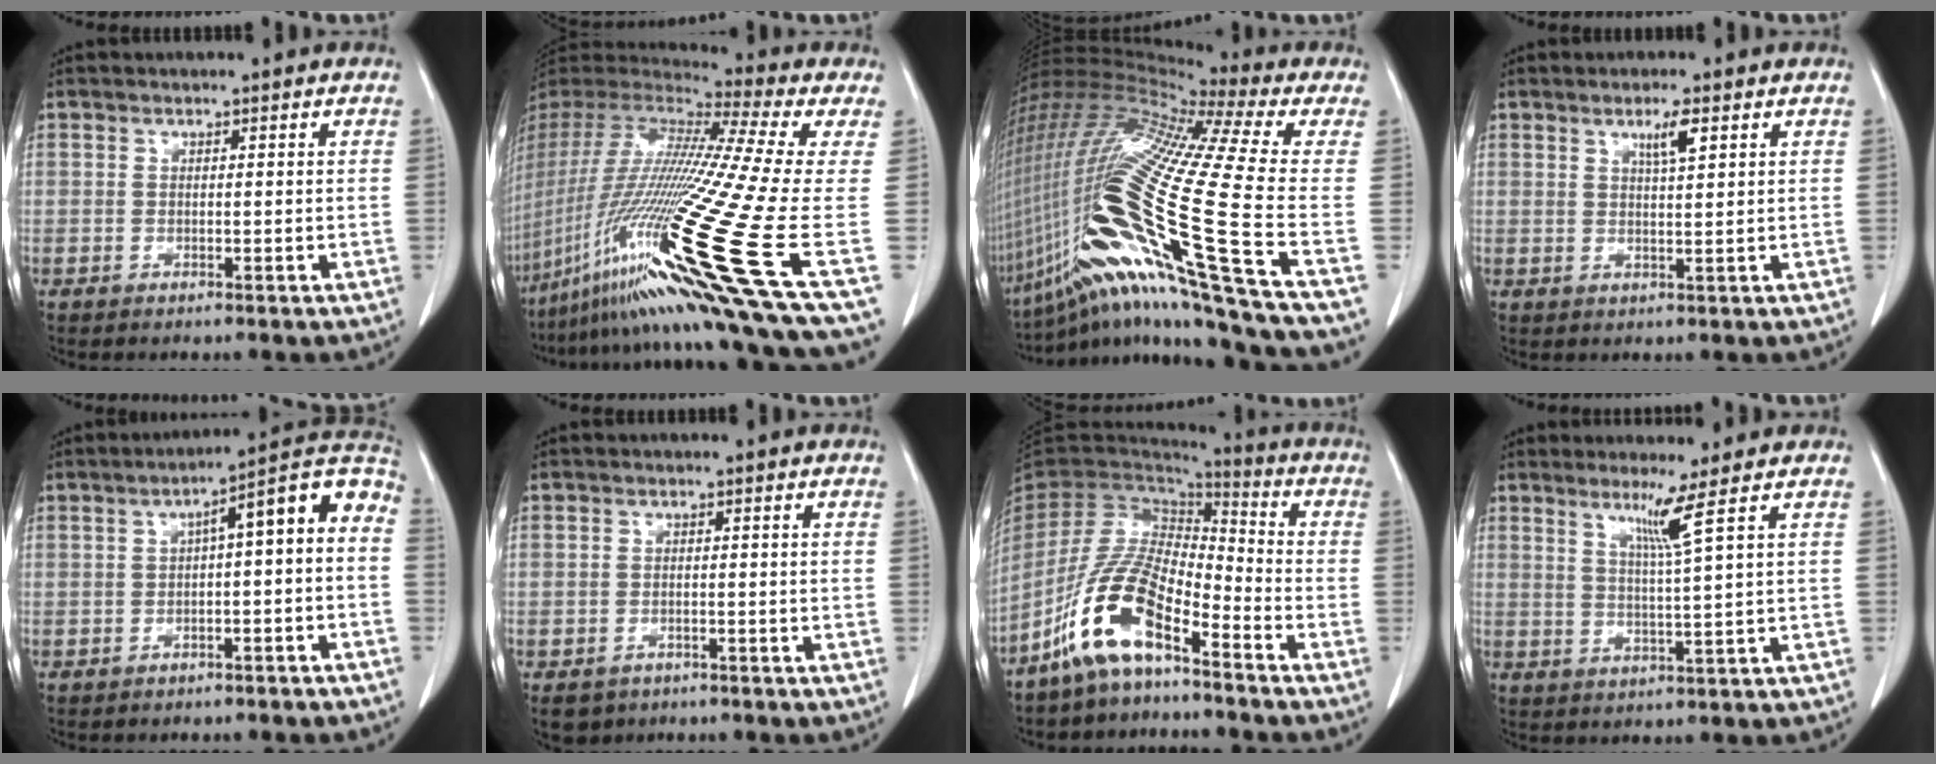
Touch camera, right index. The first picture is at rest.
{"total": 31.6, "force": [-14.7, -0.3, 27.9], "torque": [-0.532, -0.052, -0.276]}
{"total": 35.3, "force": [-11.0, 0.9, 33.5], "torque": [-0.631, -0.034, -0.212]}
{"total": 3.2, "force": [1.6, -0.1, 2.7], "torque": [-0.047, -0.003, 0.026]}
{"total": 9.9, "force": [-0.2, 1.9, 9.7], "torque": [-0.128, 0.046, -0.010]}
{"total": 3.5, "force": [-2.4, 2.5, 0.6], "torque": [-0.005, 0.003, -0.034]}
{"total": 12.6, "force": [-7.9, 3.6, 9.2], "torque": [-0.194, 0.005, -0.157]}
{"total": 4.5, "force": [2.3, -2.1, 3.1], "torque": [-0.060, -0.014, 0.049]}